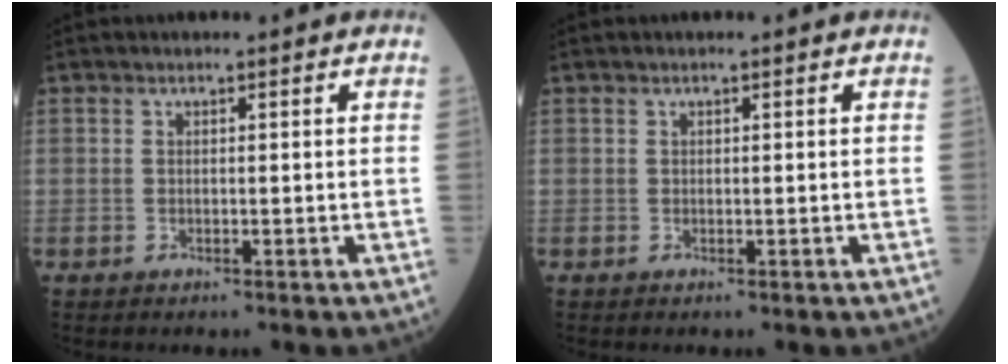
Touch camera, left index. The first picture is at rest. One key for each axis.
{"total": 0.0}